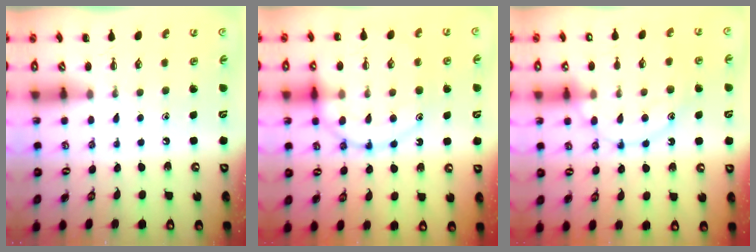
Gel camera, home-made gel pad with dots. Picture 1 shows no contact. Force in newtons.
{"total": 14.2, "press": 14.1, "slide": 1.2}
{"total": 12.6, "press": 12.6, "slide": 0.6}